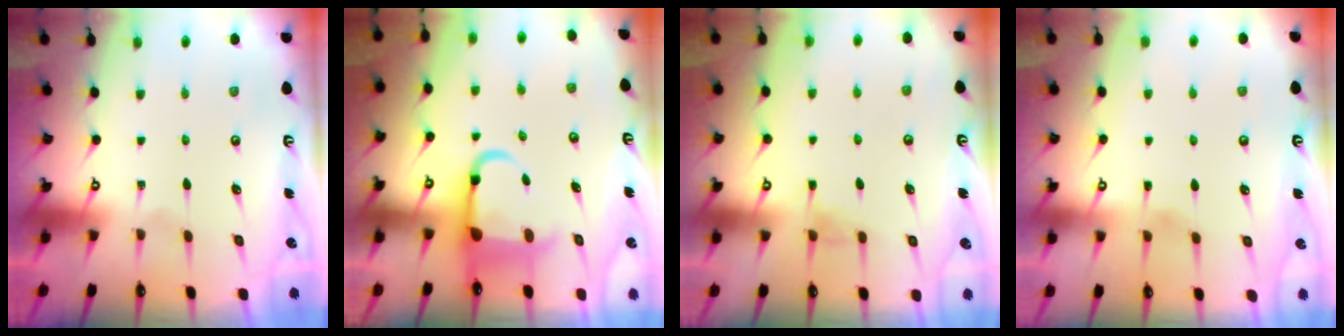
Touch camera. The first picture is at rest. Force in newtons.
{"total": 7.0, "press": 6.7, "slide": 1.9}
{"total": 5.6, "press": 5.6, "slide": 0.3}
{"total": 1.9, "press": 1.9, "slide": 0.4}